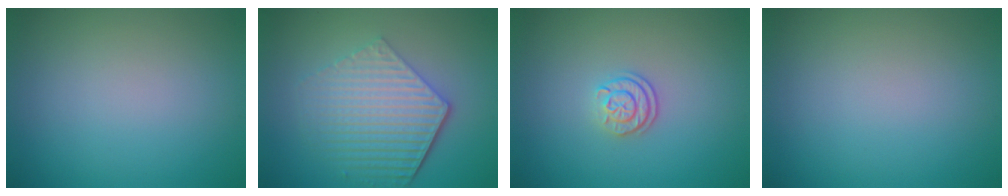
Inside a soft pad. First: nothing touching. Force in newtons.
{"total": 6.2, "press": 4.5, "slide": 4.2}
{"total": 2.3, "press": 1.7, "slide": 1.5}
{"total": 0.0}